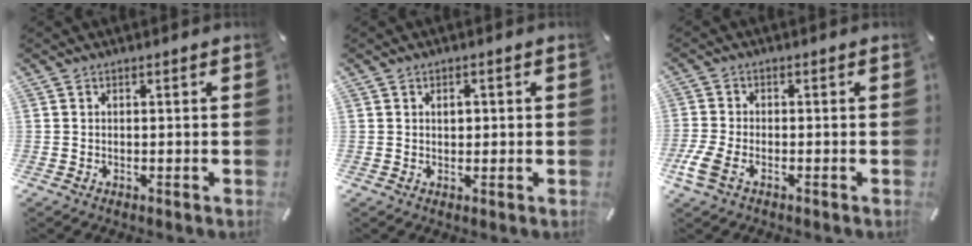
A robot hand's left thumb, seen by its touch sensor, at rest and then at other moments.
{"total": 1.8, "force": [0.4, 1.3, 1.1], "torque": [-0.009, -0.001, 0.002]}
{"total": 4.9, "force": [-2.3, 2.5, 3.4], "torque": [-0.088, -0.005, -0.045]}